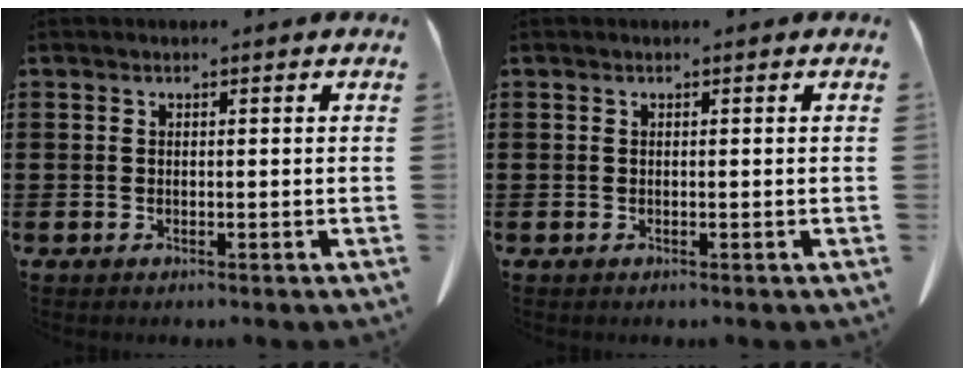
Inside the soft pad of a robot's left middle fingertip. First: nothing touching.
{"total": 0.0}